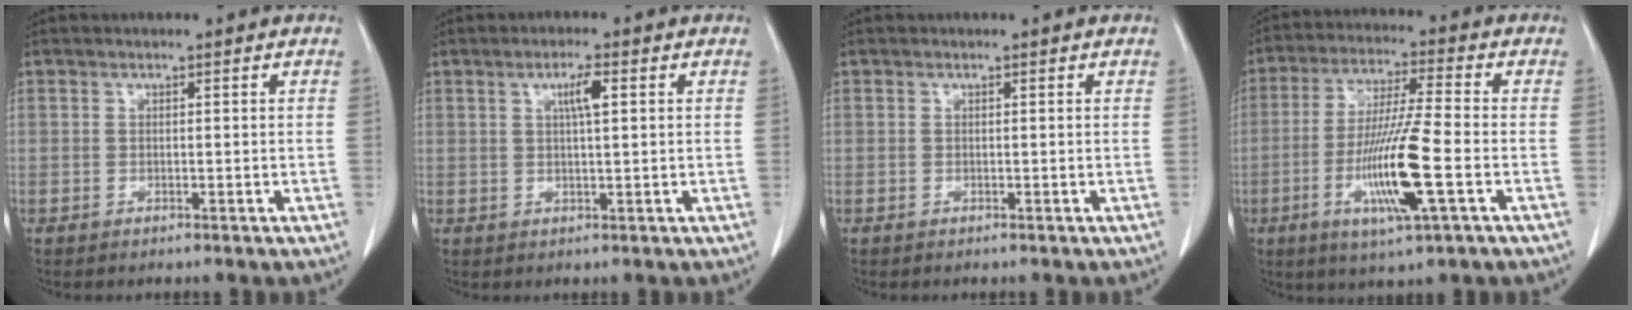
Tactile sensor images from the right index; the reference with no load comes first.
{"total": 3.2, "force": [1.1, 0.3, 3.0], "torque": [-0.054, 0.001, 0.018]}
{"total": 0.0}
{"total": 12.9, "force": [-3.6, 0.1, 12.4], "torque": [-0.239, -0.016, -0.068]}